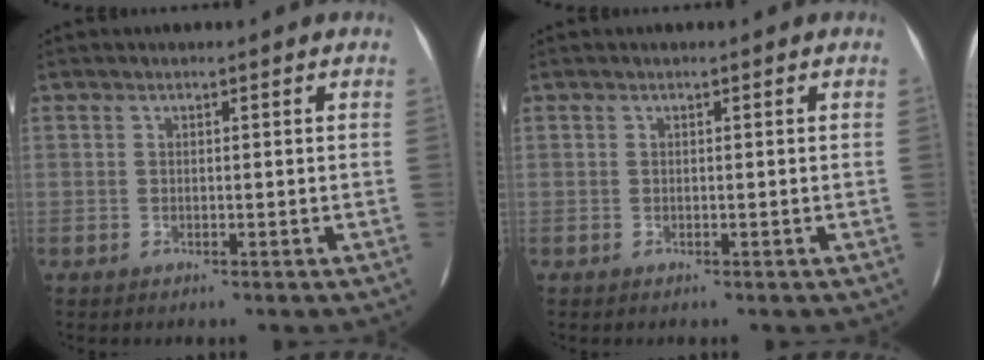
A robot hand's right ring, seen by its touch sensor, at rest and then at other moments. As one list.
[{"total": 0.0}]